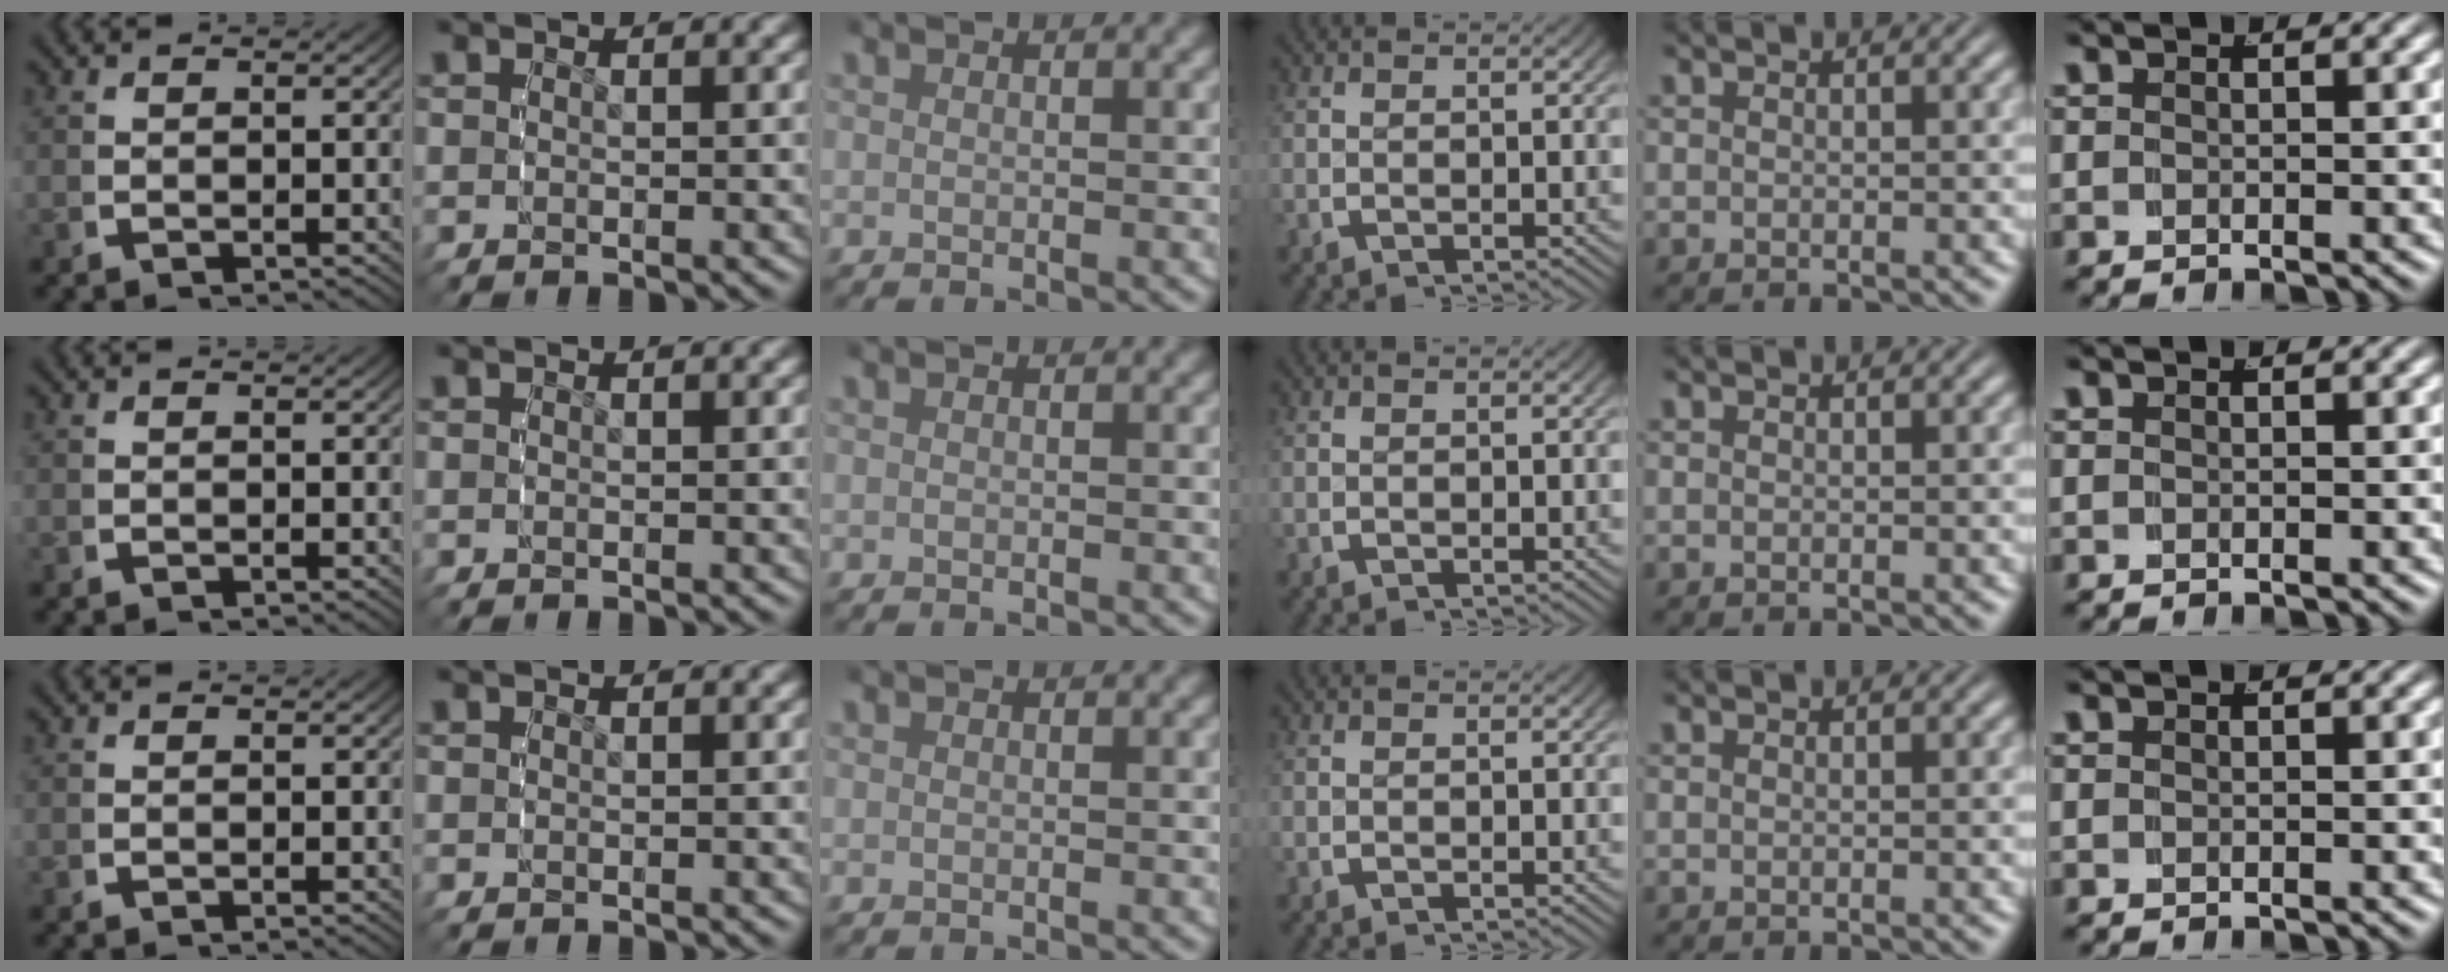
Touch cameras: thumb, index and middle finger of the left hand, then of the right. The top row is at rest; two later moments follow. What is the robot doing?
{"motion": "grasp_and_lifting", "object": "camera"}